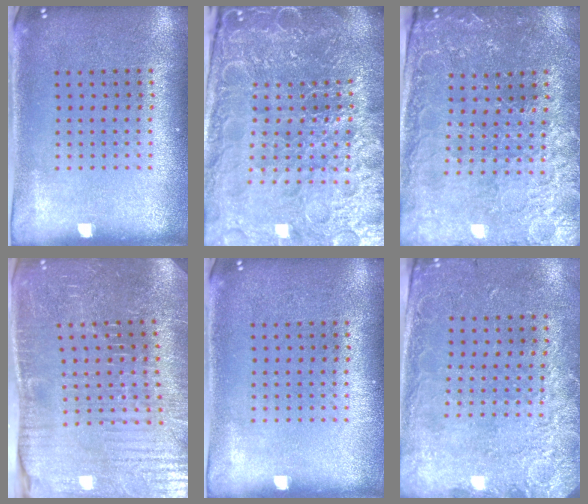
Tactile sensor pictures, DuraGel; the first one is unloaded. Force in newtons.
{"total": 6.5, "press": 5.7, "slide": 3.1}
{"total": 1.7, "press": 1.7, "slide": 0.3}
{"total": 4.3, "press": 4.3, "slide": 0.3}
{"total": 0.0}
{"total": 2.6, "press": 1.9, "slide": 1.8}